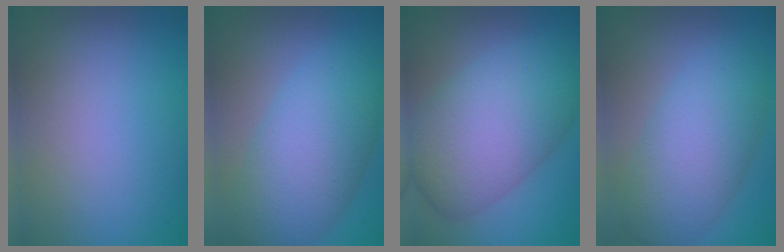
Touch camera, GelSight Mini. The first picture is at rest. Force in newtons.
{"total": 8.4, "press": 8.4, "slide": 0.2}
{"total": 9.8, "press": 9.8, "slide": 0.1}
{"total": 6.9, "press": 6.9, "slide": 0.1}